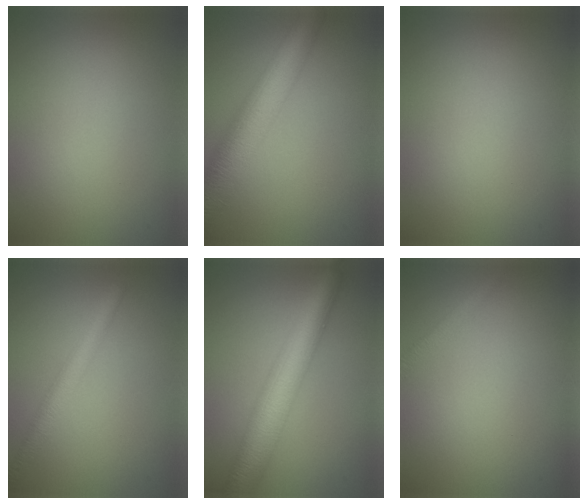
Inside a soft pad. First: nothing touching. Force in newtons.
{"total": 7.9, "press": 7.9, "slide": 0.4}
{"total": 0.0}
{"total": 2.9, "press": 2.9, "slide": 0.2}
{"total": 7.5, "press": 7.5, "slide": 0.1}
{"total": 1.4, "press": 1.4, "slide": 0.1}